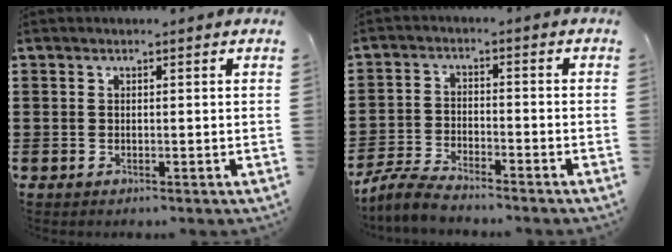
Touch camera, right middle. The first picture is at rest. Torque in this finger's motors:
{"motor_torque": [0.99, -0.38, 0.03, 0.04]}